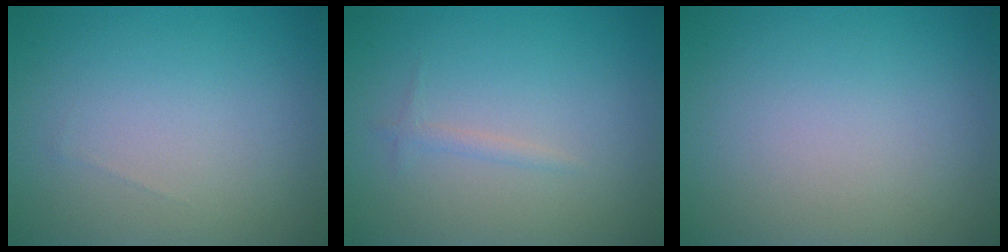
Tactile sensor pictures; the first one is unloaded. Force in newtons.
{"total": 0.7, "press": 0.7, "slide": 0.1}
{"total": 0.0}